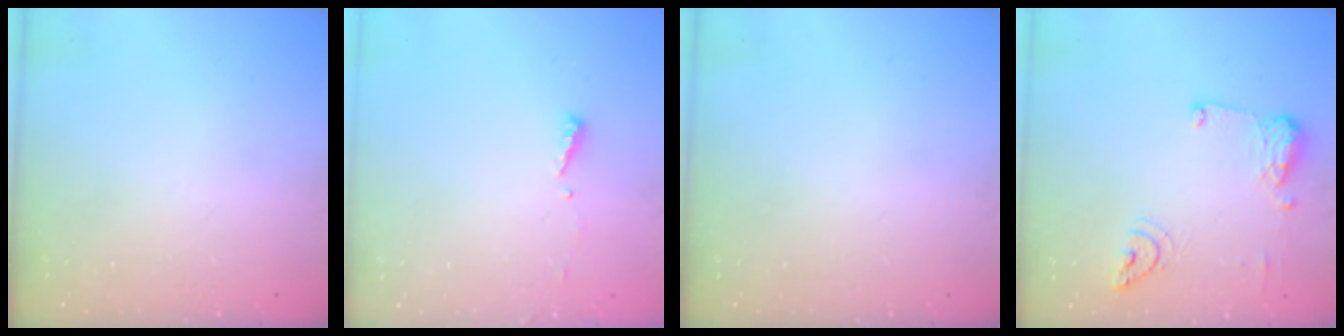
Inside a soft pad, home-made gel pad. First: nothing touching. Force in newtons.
{"total": 3.9, "press": 3.9, "slide": 0.4}
{"total": 0.0}
{"total": 11.2, "press": 11.1, "slide": 1.5}